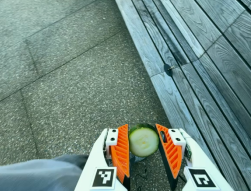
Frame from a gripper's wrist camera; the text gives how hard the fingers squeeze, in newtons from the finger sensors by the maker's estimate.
{"total": 10.4, "left": 10.5, "right": 10.3}